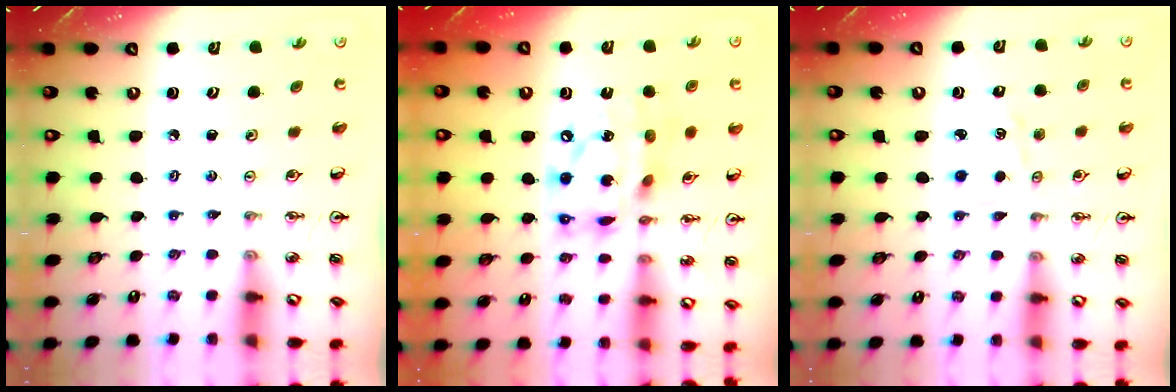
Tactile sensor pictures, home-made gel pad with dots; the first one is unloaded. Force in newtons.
{"total": 16.6, "press": 16.5, "slide": 1.2}
{"total": 3.6, "press": 3.6, "slide": 0.4}